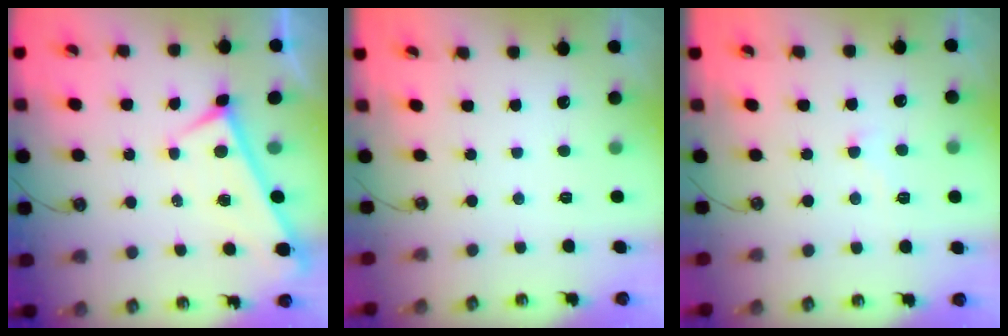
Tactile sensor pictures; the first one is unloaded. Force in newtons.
{"total": 0.0}
{"total": 2.5, "press": 2.5, "slide": 0.4}